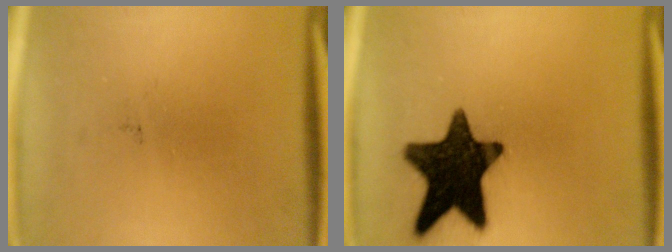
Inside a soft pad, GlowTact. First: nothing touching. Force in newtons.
{"total": 17.0}